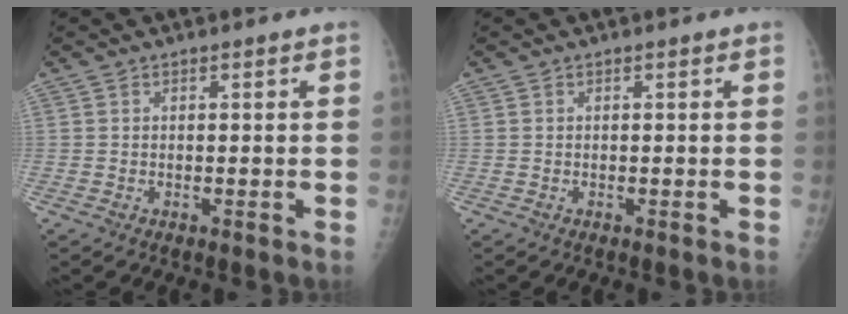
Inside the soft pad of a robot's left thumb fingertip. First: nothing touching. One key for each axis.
{"total": 0.0}